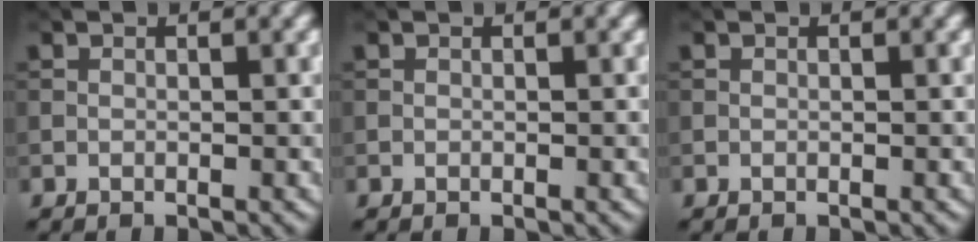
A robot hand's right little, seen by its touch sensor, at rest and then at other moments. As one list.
[{"total": 0.0}, {"total": 0.0}]